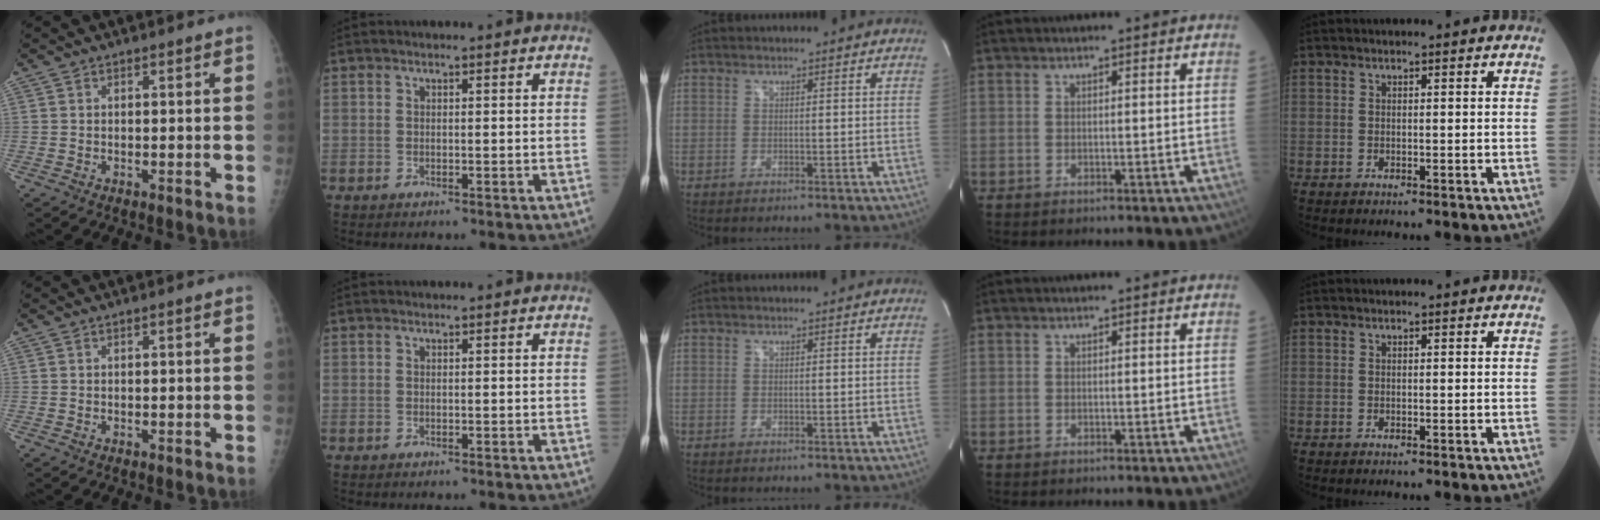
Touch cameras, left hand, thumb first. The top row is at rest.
{}